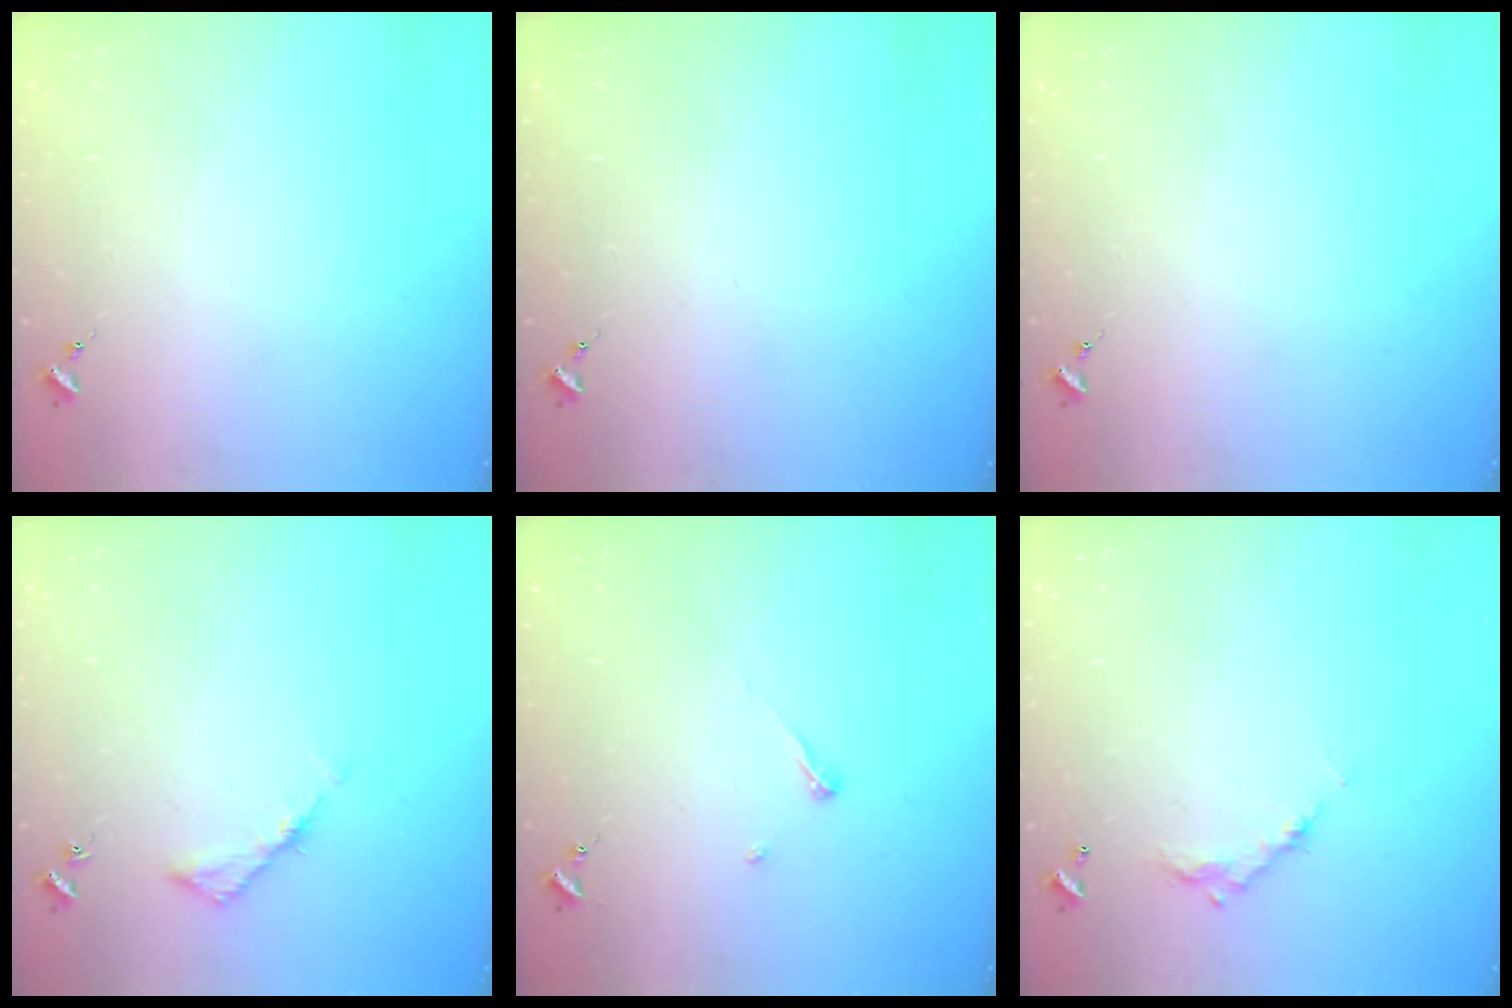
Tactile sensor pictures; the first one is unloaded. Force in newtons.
{"total": 0.0}
{"total": 0.0}
{"total": 5.0, "press": 4.9, "slide": 0.8}
{"total": 3.6, "press": 3.6, "slide": 0.4}
{"total": 8.4, "press": 8.4, "slide": 0.4}